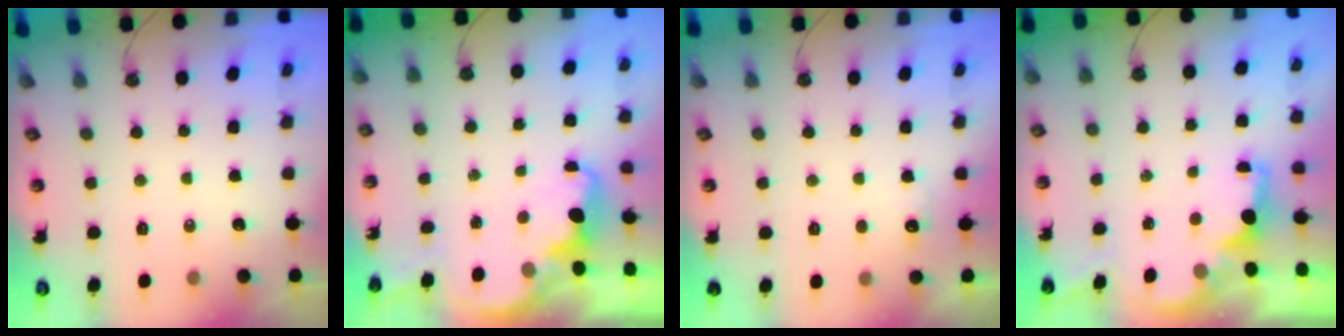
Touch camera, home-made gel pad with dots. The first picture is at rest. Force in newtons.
{"total": 2.8, "press": 2.8, "slide": 0.6}
{"total": 5.2, "press": 5.0, "slide": 1.1}
{"total": 1.9, "press": 1.7, "slide": 0.8}